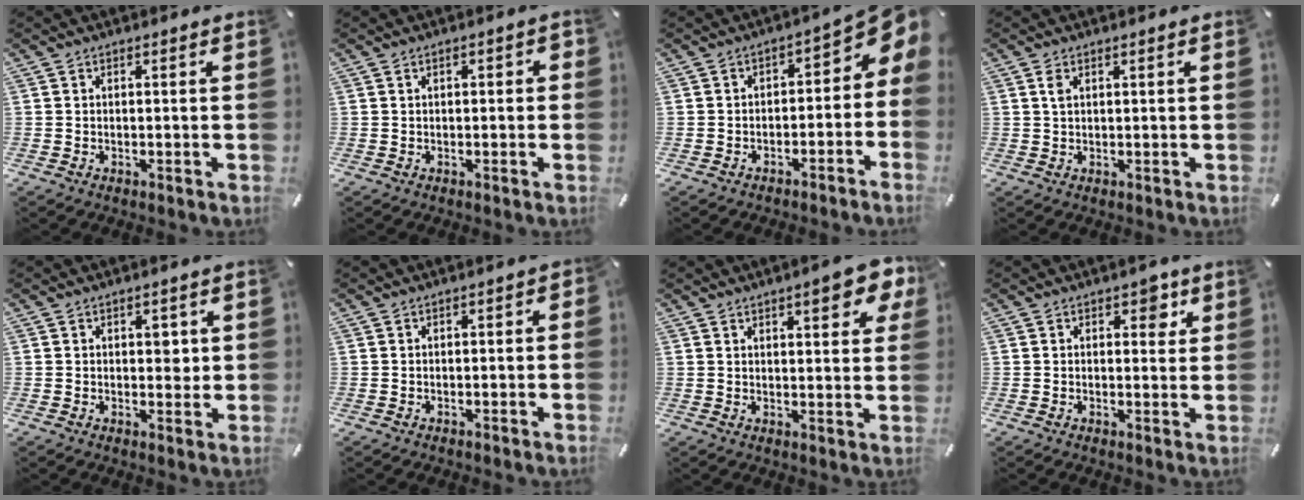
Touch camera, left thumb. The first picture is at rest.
{"total": 1.5, "force": [-0.4, 0.9, 1.1], "torque": [-0.020, 0.004, -0.009]}
{"total": 7.3, "force": [1.6, 4.6, 5.5], "torque": [-0.062, -0.014, 0.023]}
{"total": 1.6, "force": [0.7, 0.6, 1.3], "torque": [-0.028, 0.002, 0.011]}
{"total": 3.1, "force": [0.6, 2.1, 2.2], "torque": [-0.014, -0.004, 0.001]}
{"total": 1.3, "force": [-0.8, 0.7, 0.6], "torque": [-0.011, 0.004, -0.017]}
{"total": 8.3, "force": [4.7, 2.9, 6.2], "torque": [-0.079, -0.020, 0.075]}
{"total": 3.5, "force": [1.6, 2.2, 2.2], "torque": [-0.010, -0.007, 0.016]}